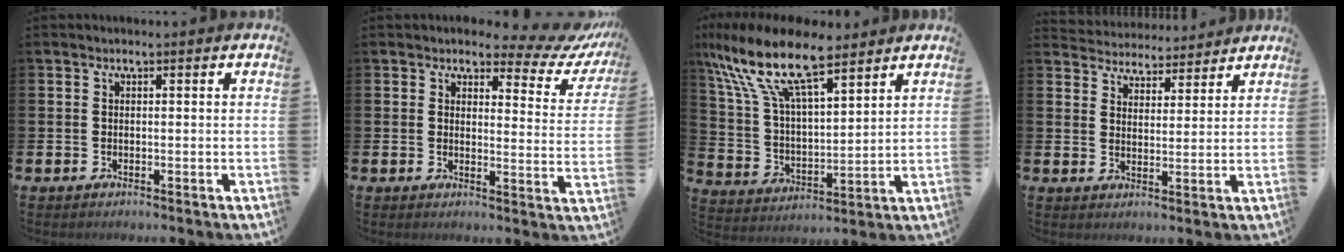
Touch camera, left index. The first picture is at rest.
{"total": 4.1, "force": [3.5, 1.8, 1.2], "torque": [-0.019, -0.033, 0.051]}
{"total": 13.1, "force": [10.1, 4.2, 7.3], "torque": [-0.184, -0.038, 0.178]}
{"total": 4.4, "force": [4.2, 1.0, -0.6], "torque": [-0.007, -0.033, 0.073]}